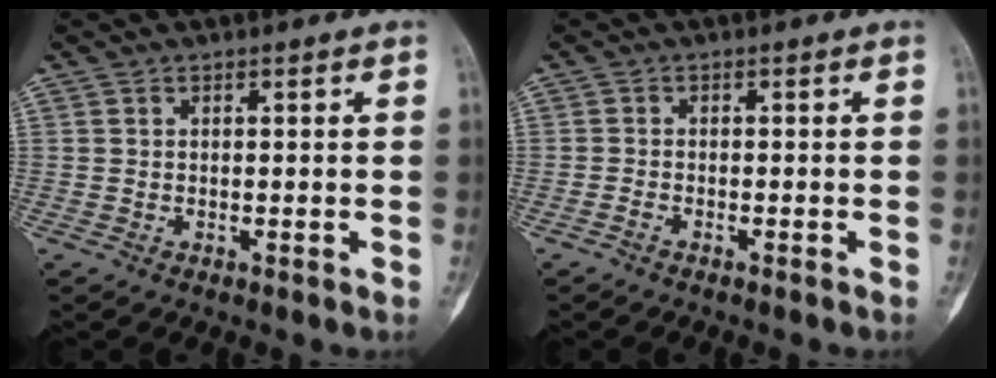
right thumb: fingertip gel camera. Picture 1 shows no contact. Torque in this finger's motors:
{"motor_torque": [-0.15, -0.16, -0.17, -0.15, -0.04]}